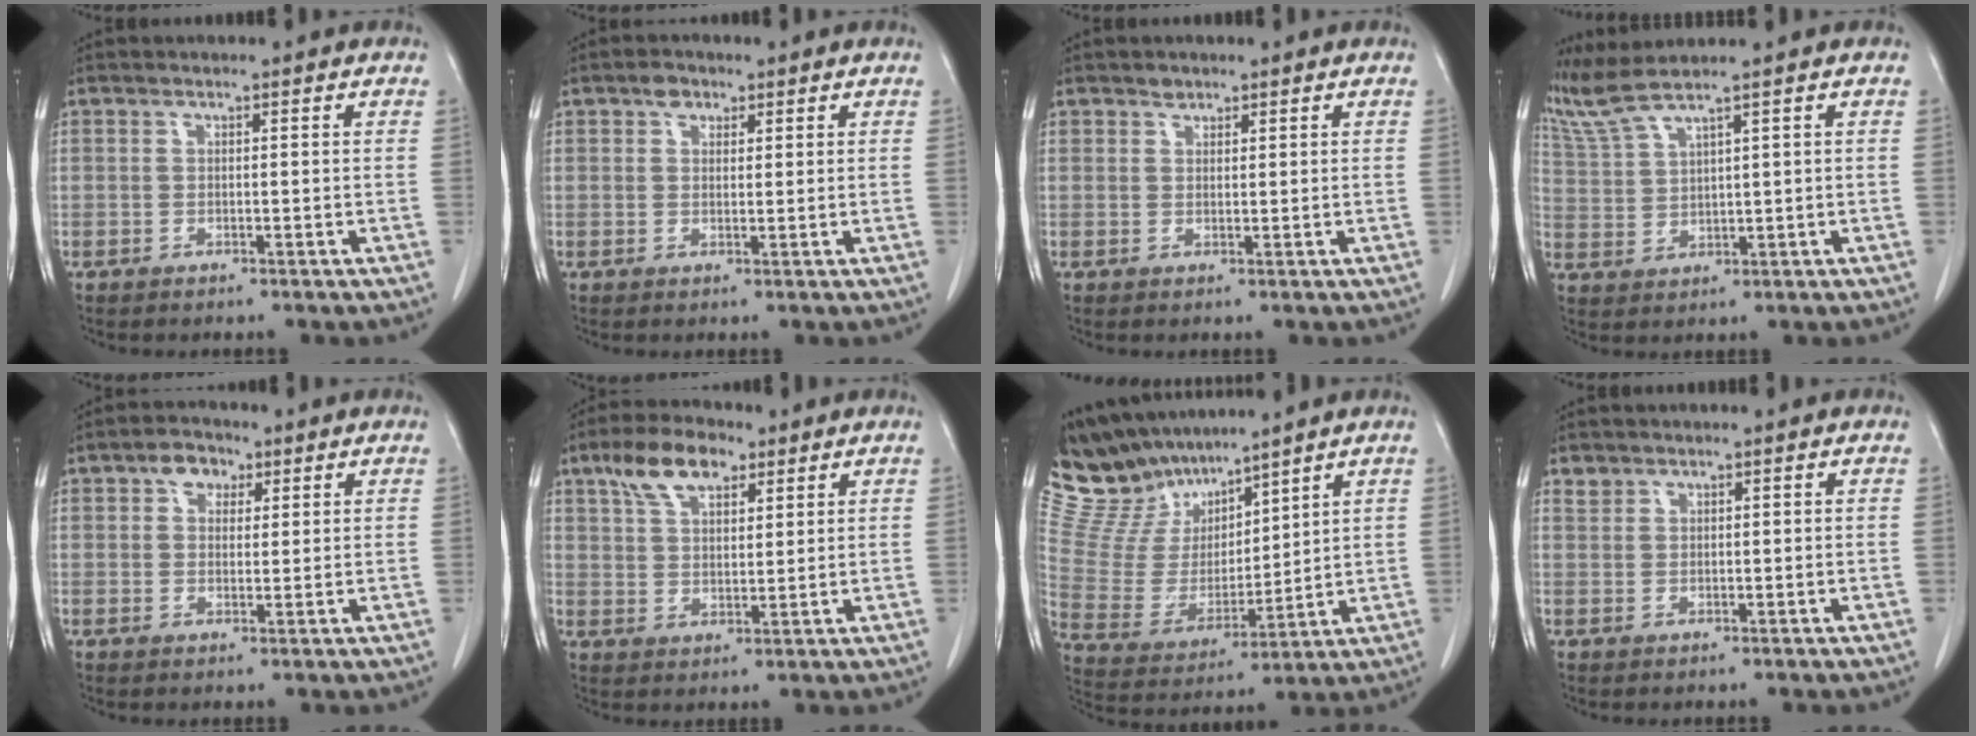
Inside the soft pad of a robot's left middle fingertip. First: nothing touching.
{"total": 2.3, "force": [1.4, 1.6, 1.0], "torque": [-0.016, 0.007, 0.021]}
{"total": 1.2, "force": [0.9, 0.8, 0.2], "torque": [0.002, -0.002, 0.014]}
{"total": 4.7, "force": [4.3, -1.2, 1.7], "torque": [-0.053, 0.001, 0.102]}
{"total": 4.0, "force": [2.0, 2.8, 2.0], "torque": [-0.034, 0.017, 0.035]}
{"total": 8.5, "force": [5.1, 3.9, 5.5], "torque": [-0.108, 0.022, 0.097]}
{"total": 13.6, "force": [12.3, 4.5, 3.4], "torque": [-0.089, 0.016, 0.252]}
{"total": 1.4, "force": [1.2, 0.7, 0.0], "torque": [0.005, 0.006, 0.021]}